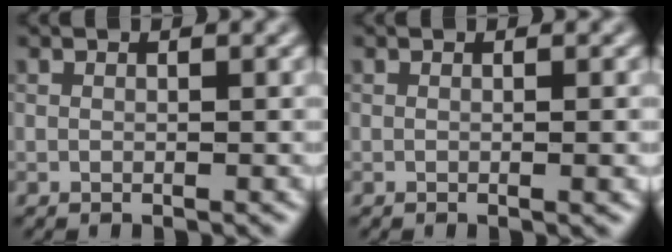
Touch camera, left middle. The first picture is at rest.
{"total": 1.2, "force": [0.0, 0.4, 1.2], "torque": [-0.006, 0.003, -0.008]}